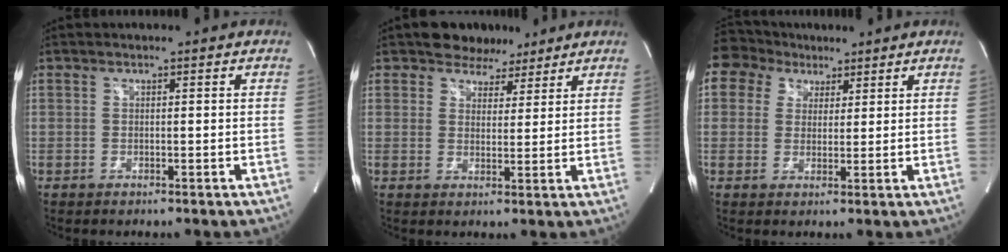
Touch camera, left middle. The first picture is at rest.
{"total": 5.4, "force": [4.3, 3.2, 1.0], "torque": [-0.011, 0.006, 0.066]}
{"total": 7.1, "force": [4.5, 5.4, 0.7], "torque": [-0.024, 0.036, 0.083]}